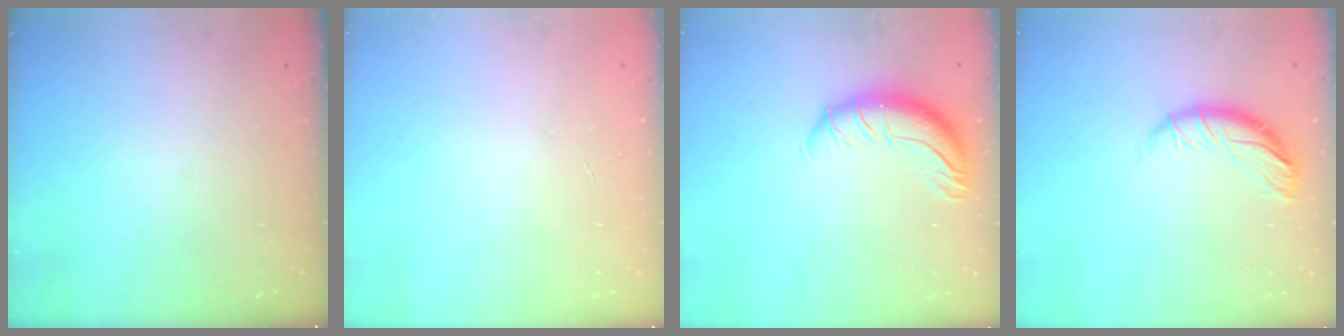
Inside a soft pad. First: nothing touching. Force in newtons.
{"total": 0.0}
{"total": 10.9, "press": 10.4, "slide": 3.0}
{"total": 10.1, "press": 10.1, "slide": 0.5}